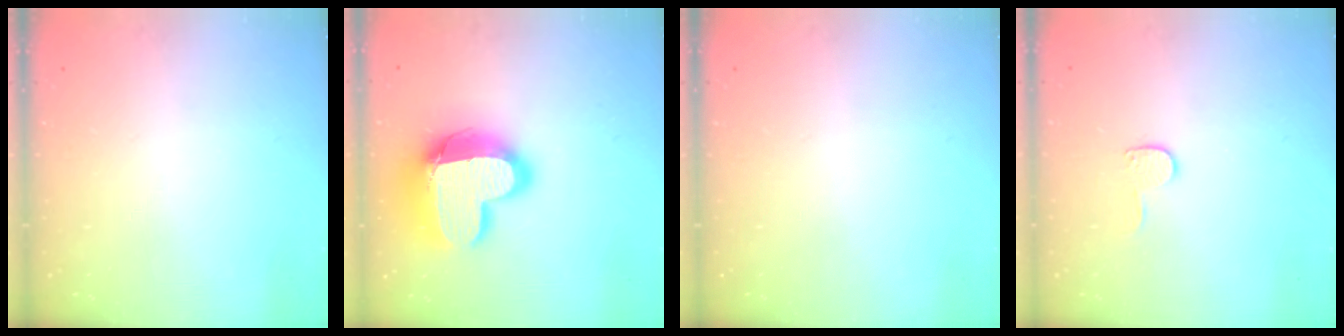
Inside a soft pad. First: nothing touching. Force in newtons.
{"total": 18.9, "press": 18.9, "slide": 1.2}
{"total": 0.0}
{"total": 6.4, "press": 6.4, "slide": 0.5}